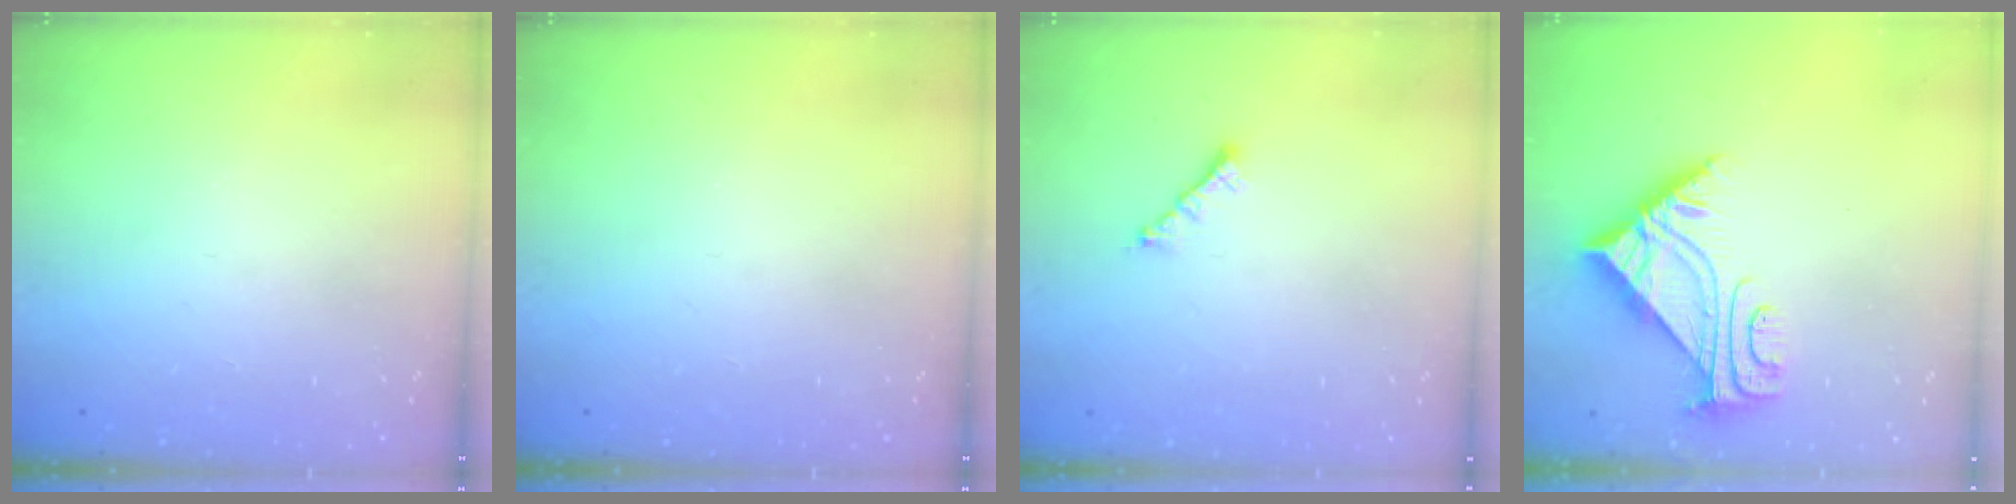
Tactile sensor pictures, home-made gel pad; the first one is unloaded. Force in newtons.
{"total": 0.0}
{"total": 1.5, "press": 1.4, "slide": 0.5}
{"total": 6.0, "press": 6.0, "slide": 0.8}